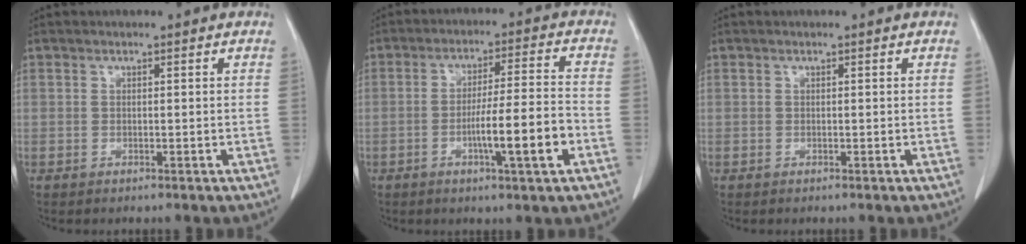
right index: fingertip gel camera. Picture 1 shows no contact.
{"total": 9.6, "force": [-3.4, 0.0, 9.0], "torque": [-0.145, 0.000, -0.055]}
{"total": 0.0}